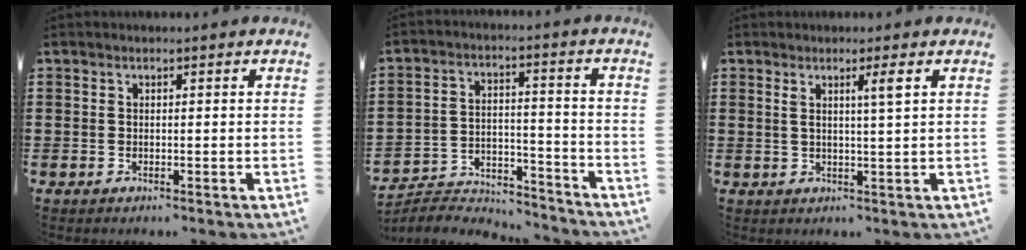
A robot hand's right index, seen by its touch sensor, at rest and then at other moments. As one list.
[{"total": 5.5, "force": [-5.3, 1.2, 0.8], "torque": [-0.020, 0.013, -0.107]}, {"total": 3.0, "force": [1.2, 0.0, 2.7], "torque": [-0.056, -0.003, 0.018]}]